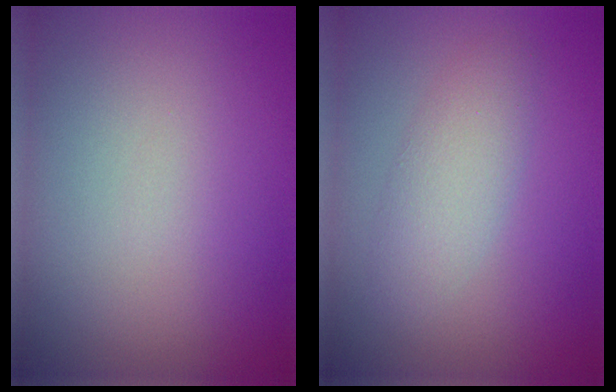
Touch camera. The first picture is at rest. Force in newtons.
{"total": 2.8, "press": 2.8, "slide": 0.0}